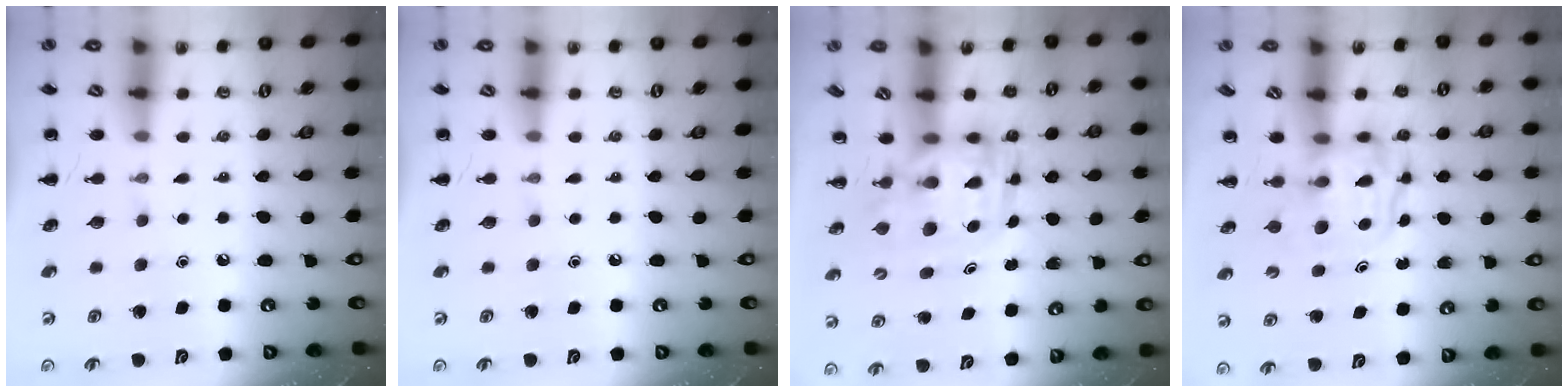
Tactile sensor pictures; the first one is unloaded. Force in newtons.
{"total": 0.0}
{"total": 3.6, "press": 3.6, "slide": 0.7}
{"total": 3.8, "press": 3.8, "slide": 0.4}